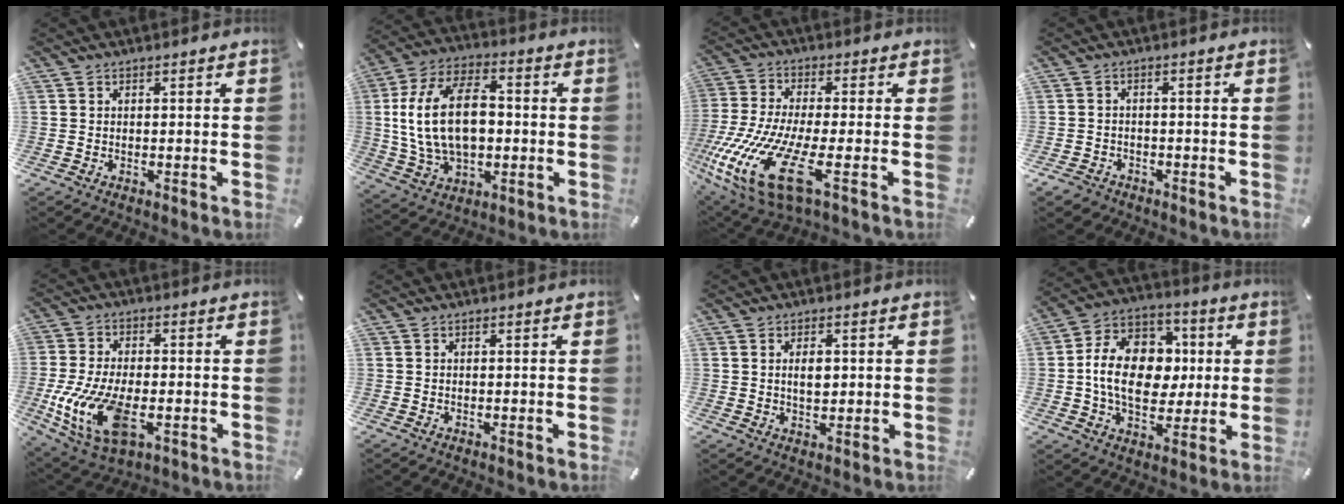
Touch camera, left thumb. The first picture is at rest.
{"total": 18.9, "force": [0.6, 12.3, 14.4], "torque": [-0.302, 0.011, 0.009]}
{"total": 19.2, "force": [-7.1, 6.7, 16.5], "torque": [-0.368, -0.009, -0.119]}
{"total": 2.8, "force": [-2.1, 1.8, 0.6], "torque": [-0.016, 0.012, -0.044]}
{"total": 15.9, "force": [-4.2, 8.6, 12.7], "torque": [-0.280, -0.005, -0.070]}
{"total": 0.0}
{"total": 3.6, "force": [0.6, 2.0, 2.9], "torque": [-0.045, 0.000, 0.006]}
{"total": 16.4, "force": [-0.4, 12.5, 10.5], "torque": [-0.199, 0.017, -0.004]}